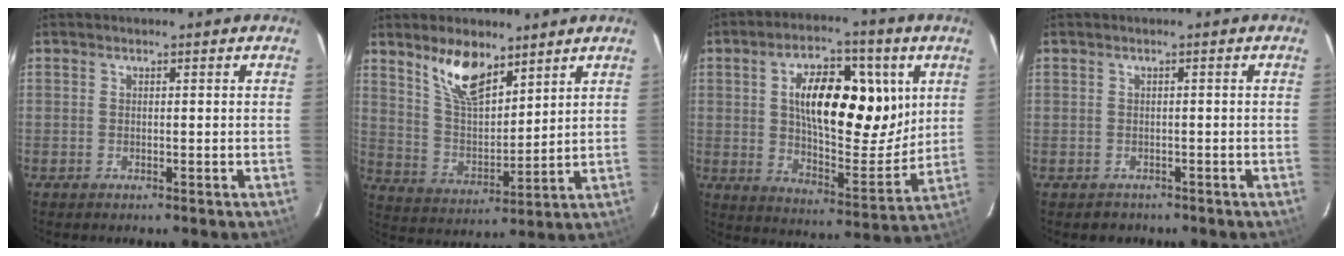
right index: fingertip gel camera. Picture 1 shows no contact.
{"total": 11.0, "force": [7.6, 4.4, 6.6], "torque": [-0.118, 0.003, 0.151]}
{"total": 19.1, "force": [5.2, 8.9, 16.1], "torque": [-0.257, 0.009, 0.085]}
{"total": 2.1, "force": [-1.2, 1.7, 0.0], "torque": [0.001, 0.009, -0.012]}